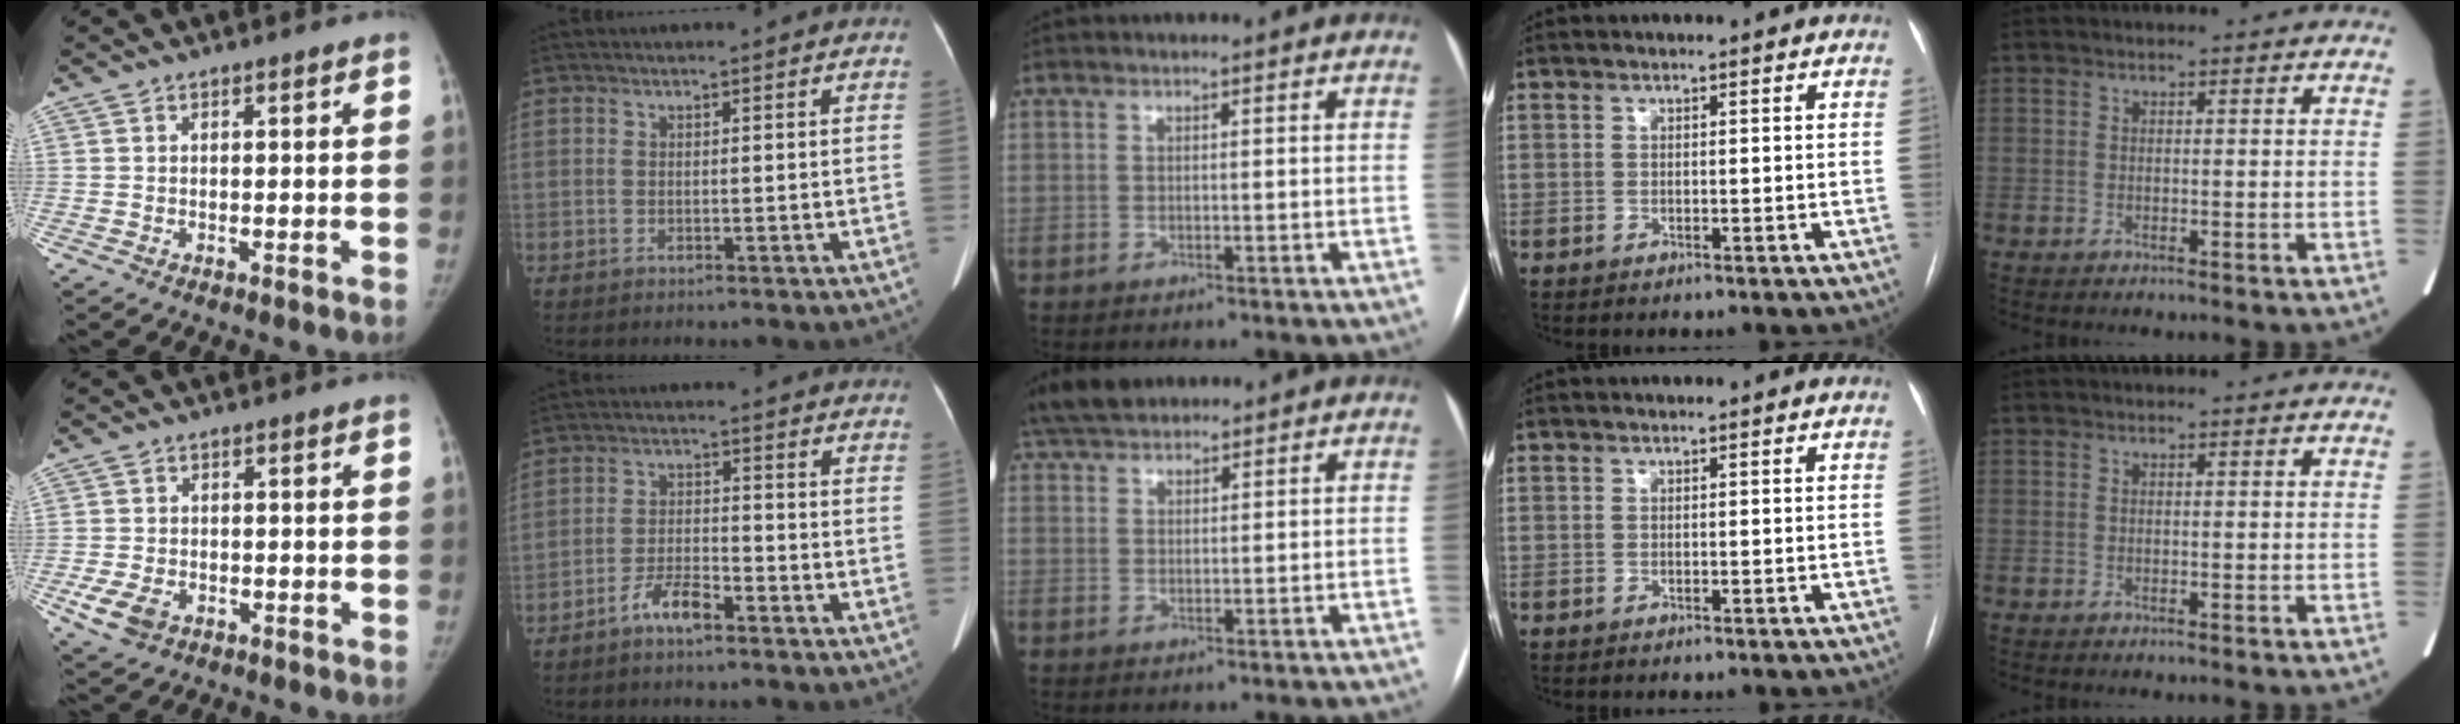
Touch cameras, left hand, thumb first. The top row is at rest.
{"thumb": {"total": 5.4, "force": [-2.3, 3.8, 3.1], "torque": [-0.059, 0.004, -0.036]}, "index": {"total": 4.7, "force": [-3.5, 1.2, 2.9], "torque": [-0.062, 0.004, -0.065]}, "middle": {"total": 6.4, "force": [5.4, 2.2, 2.5], "torque": [-0.051, 0.028, 0.104]}}